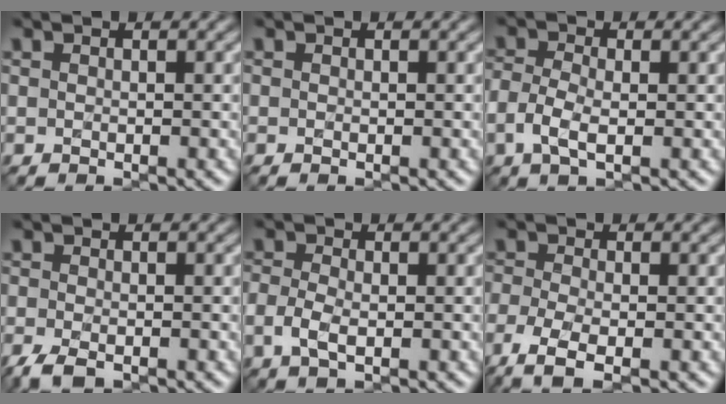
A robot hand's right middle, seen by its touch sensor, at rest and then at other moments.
{"total": 0.0}
{"total": 2.6, "force": [-1.1, 1.2, 2.0], "torque": [-0.053, -0.007, -0.024]}
{"total": 3.1, "force": [-2.2, 1.1, 1.8], "torque": [-0.043, -0.011, -0.041]}
{"total": 2.3, "force": [-1.0, 1.2, 1.7], "torque": [-0.044, -0.010, -0.021]}
{"total": 4.6, "force": [-3.2, 1.4, 3.0], "torque": [-0.073, -0.016, -0.067]}